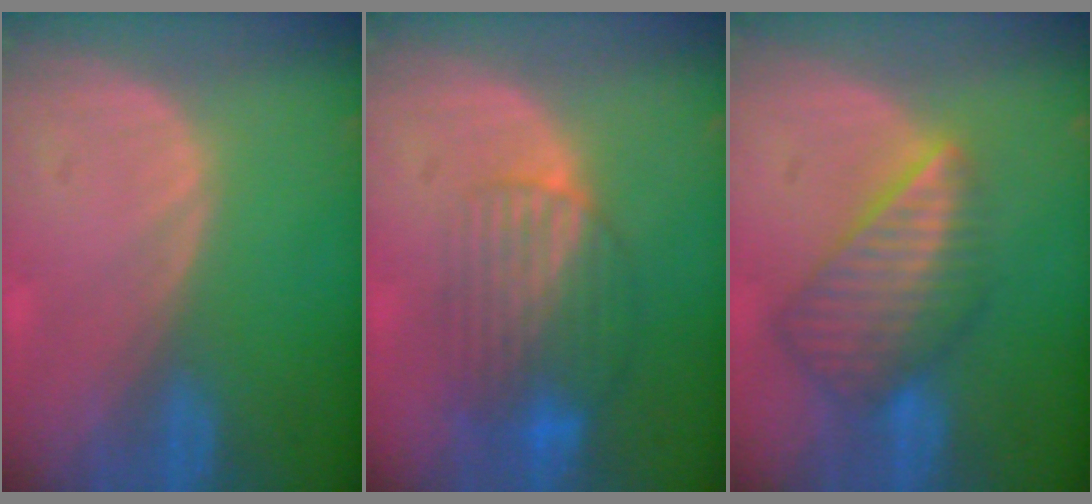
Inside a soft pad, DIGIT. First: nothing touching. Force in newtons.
{"total": 8.5, "press": 7.3, "slide": 4.3}
{"total": 8.8, "press": 7.7, "slide": 4.4}